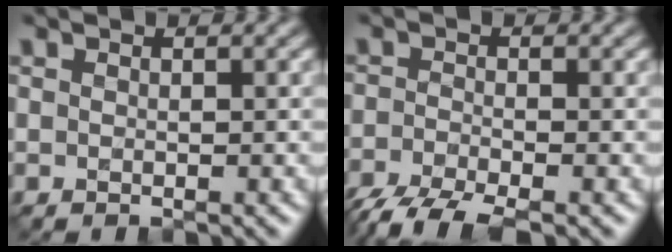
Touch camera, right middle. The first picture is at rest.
{"total": 4.9, "force": [-3.9, 1.1, 2.8], "torque": [-0.054, -0.013, -0.080]}